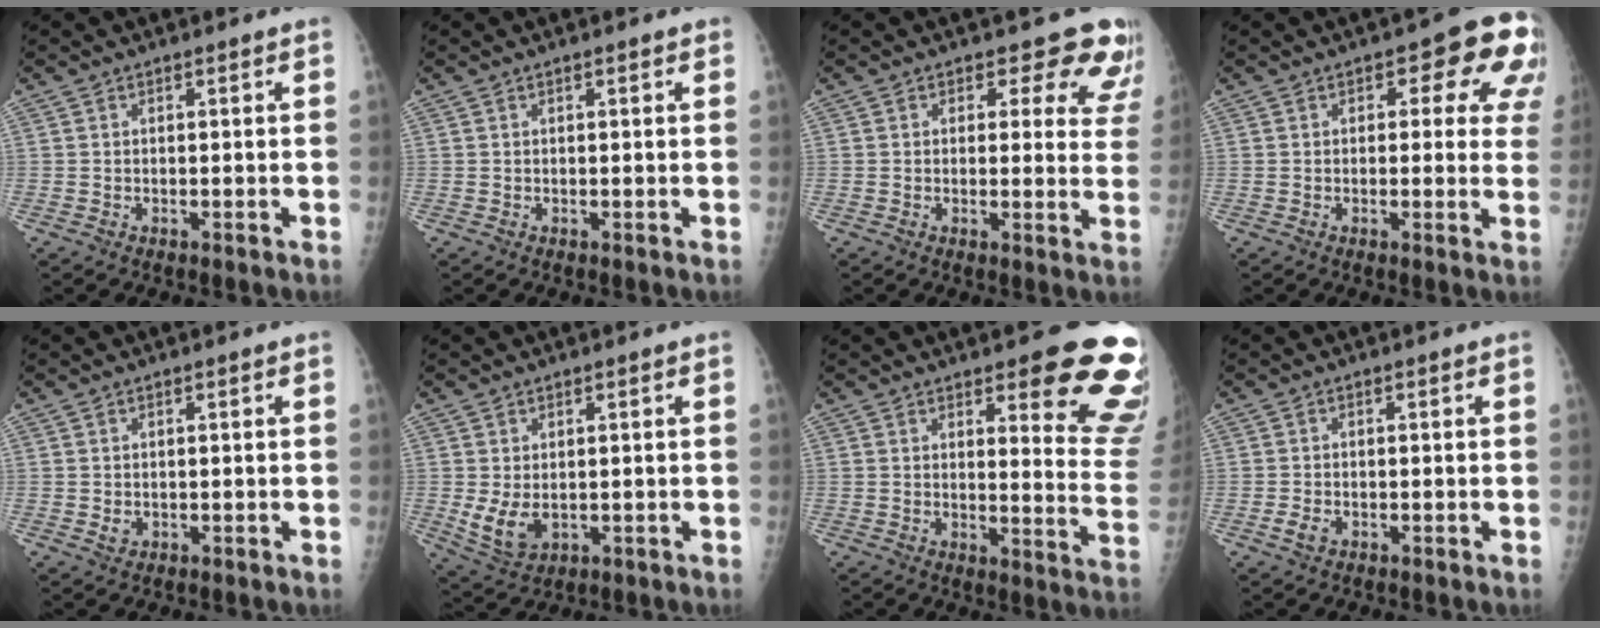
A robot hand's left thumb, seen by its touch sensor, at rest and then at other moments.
{"total": 0.9, "force": [0.5, 0.2, 0.7], "torque": [-0.011, 0.001, 0.005]}
{"total": 10.1, "force": [8.4, 5.0, 2.6], "torque": [0.030, -0.043, 0.060]}
{"total": 10.7, "force": [4.0, 5.5, 8.3], "torque": [-0.034, -0.005, 0.035]}
{"total": 1.2, "force": [-0.1, 1.0, 0.6], "torque": [-0.008, 0.000, 0.004]}
{"total": 5.7, "force": [-0.3, 3.8, 4.2], "torque": [-0.074, -0.012, 0.011]}
{"total": 16.4, "force": [10.1, 4.5, 12.1], "torque": [-0.101, -0.072, 0.115]}
{"total": 1.9, "force": [-0.8, 1.2, 1.2], "torque": [-0.024, 0.000, -0.016]}